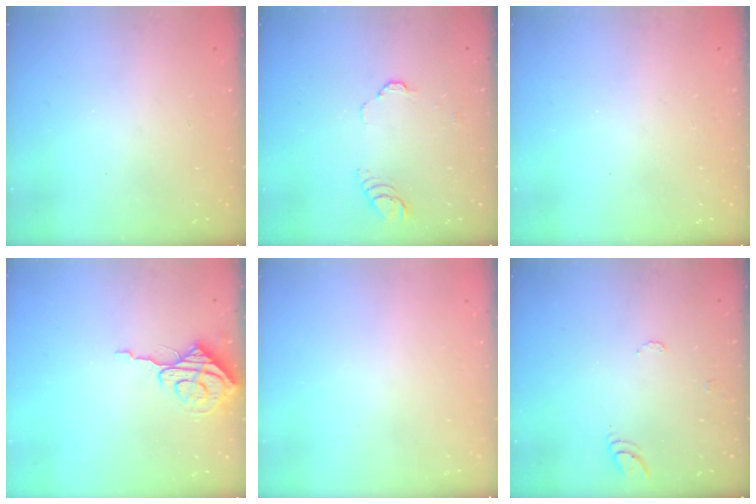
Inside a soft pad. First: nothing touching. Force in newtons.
{"total": 3.0, "press": 3.0, "slide": 0.3}
{"total": 0.0}
{"total": 7.6, "press": 7.5, "slide": 0.5}
{"total": 0.0}
{"total": 7.5, "press": 7.5, "slide": 0.7}